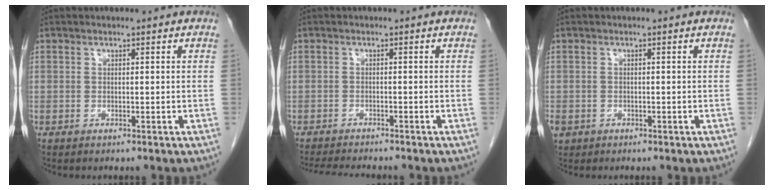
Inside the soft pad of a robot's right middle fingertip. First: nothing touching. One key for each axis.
{"total": 6.6, "fx": -6.1, "fy": 0.6, "fz": 2.5, "tx": -0.038, "ty": -0.016, "tz": -0.094}
{"total": 2.5, "fx": -1.3, "fy": 2.0, "fz": 0.9, "tx": -0.023, "ty": -0.002, "tz": -0.020}